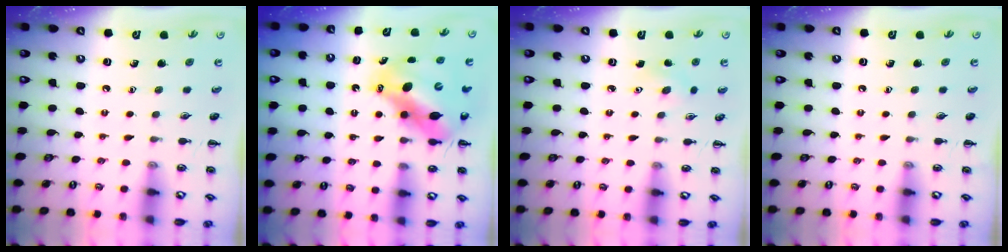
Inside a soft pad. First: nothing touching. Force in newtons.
{"total": 13.1, "press": 12.7, "slide": 3.3}
{"total": 3.8, "press": 3.7, "slide": 1.0}
{"total": 0.0}